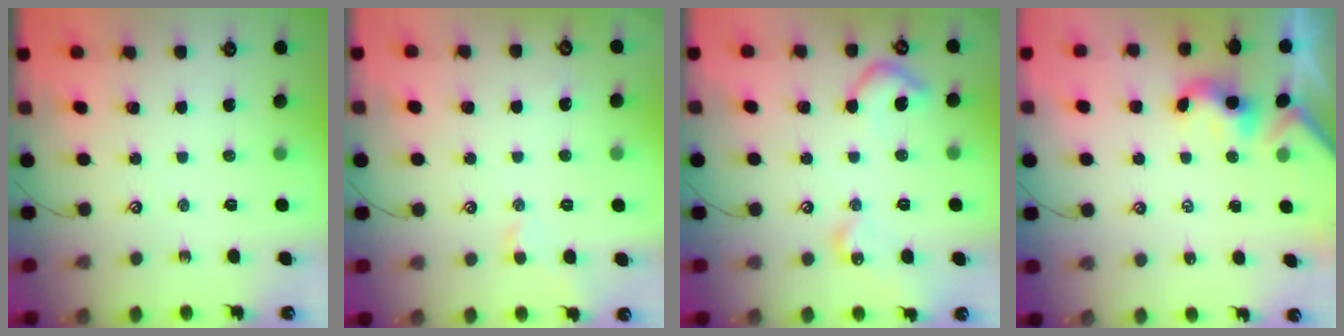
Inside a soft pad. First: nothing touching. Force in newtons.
{"total": 0.9, "press": 0.7, "slide": 0.6}
{"total": 9.4, "press": 9.4, "slide": 0.7}
{"total": 2.1, "press": 2.1, "slide": 0.2}